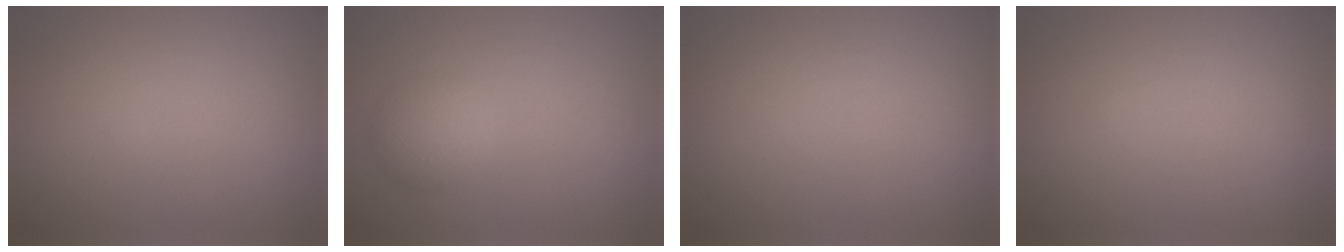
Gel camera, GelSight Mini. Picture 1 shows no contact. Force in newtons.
{"total": 2.6, "press": 2.6, "slide": 0.1}
{"total": 0.0}
{"total": 0.0}